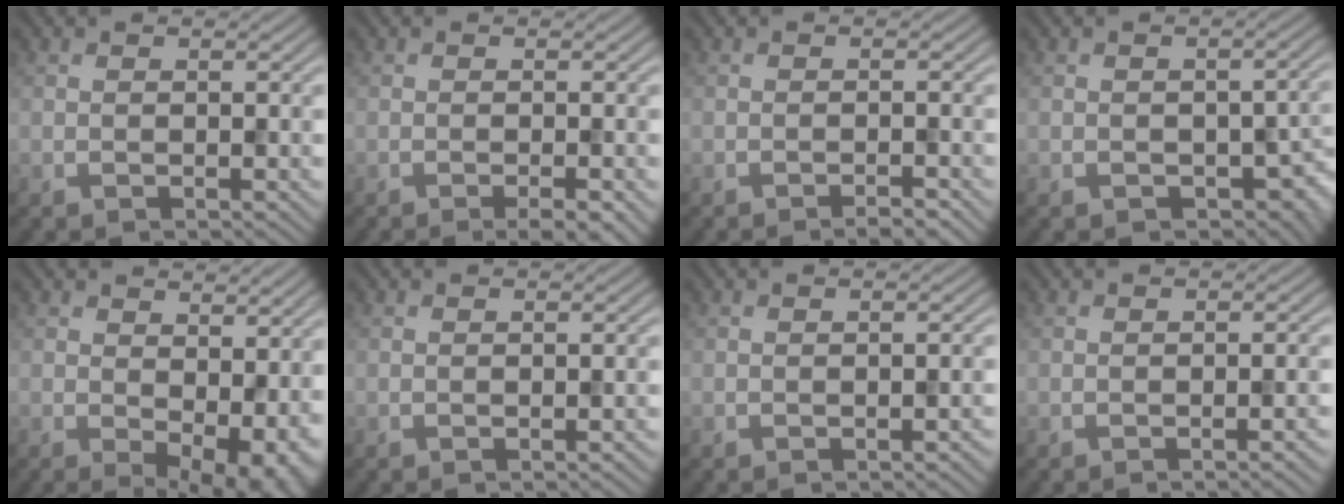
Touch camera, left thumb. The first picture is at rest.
{"total": 2.2, "force": [-1.2, 0.3, 1.8], "torque": [-0.026, 0.004, -0.022]}
{"total": 1.4, "force": [-1.1, 0.1, 0.8], "torque": [-0.008, 0.005, -0.021]}
{"total": 5.7, "force": [-2.3, 3.5, 3.9], "torque": [-0.049, -0.020, -0.023]}
{"total": 7.5, "force": [0.5, 4.1, 6.2], "torque": [-0.082, -0.018, 0.021]}
{"total": 0.6, "force": [-0.4, 0.0, 0.5], "torque": [-0.006, 0.003, -0.006]}
{"total": 1.0, "force": [-0.6, 0.2, 0.7], "torque": [-0.008, 0.003, -0.009]}
{"total": 1.6, "force": [-0.8, 0.3, 1.4], "torque": [-0.011, 0.006, -0.018]}